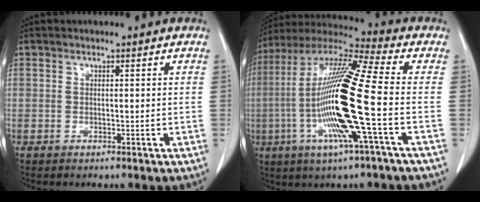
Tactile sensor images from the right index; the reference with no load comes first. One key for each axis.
{"total": 18.9, "fx": -3.6, "fy": -0.2, "fz": 18.5, "tx": -0.375, "ty": -0.008, "tz": -0.083}